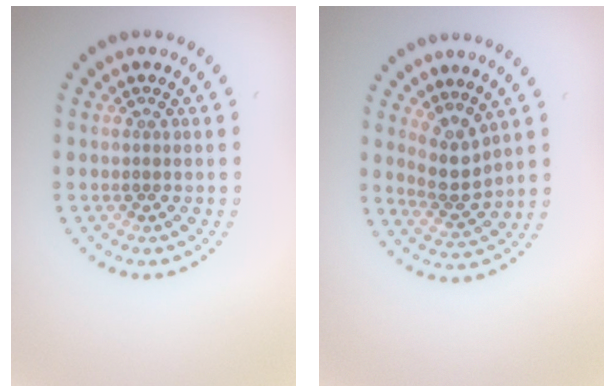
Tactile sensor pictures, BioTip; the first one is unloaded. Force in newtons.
{"total": 3.0, "press": 2.2, "slide": 2.0}